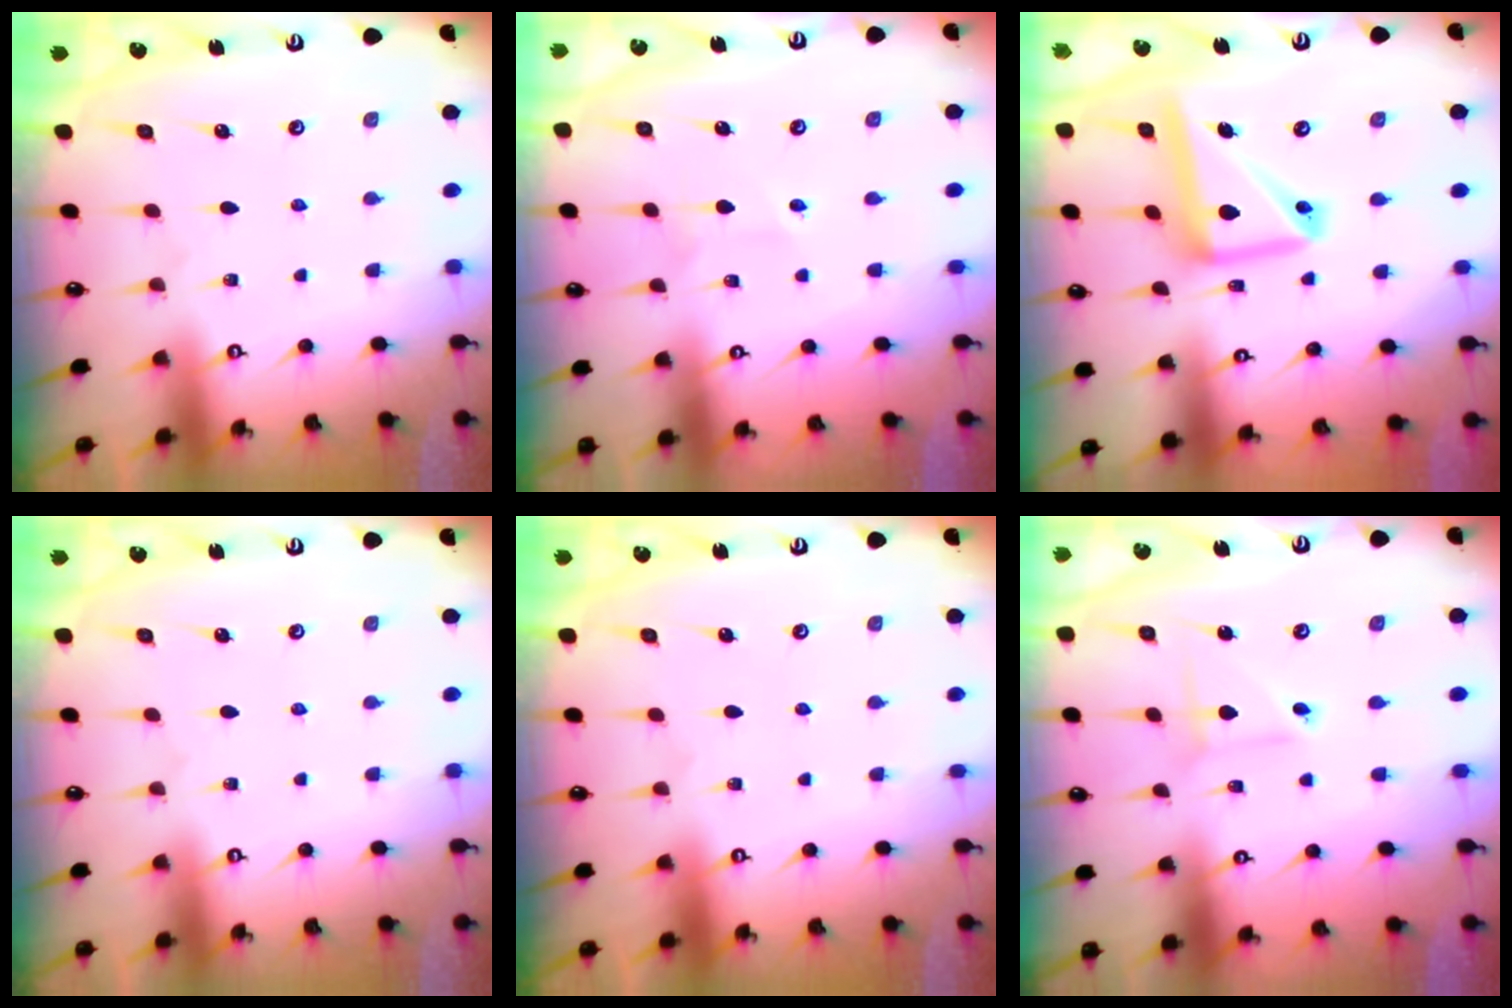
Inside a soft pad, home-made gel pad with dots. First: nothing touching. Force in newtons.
{"total": 2.0, "press": 1.9, "slide": 0.5}
{"total": 14.0, "press": 13.9, "slide": 1.5}
{"total": 0.0}
{"total": 0.0}
{"total": 2.2, "press": 2.2, "slide": 0.1}